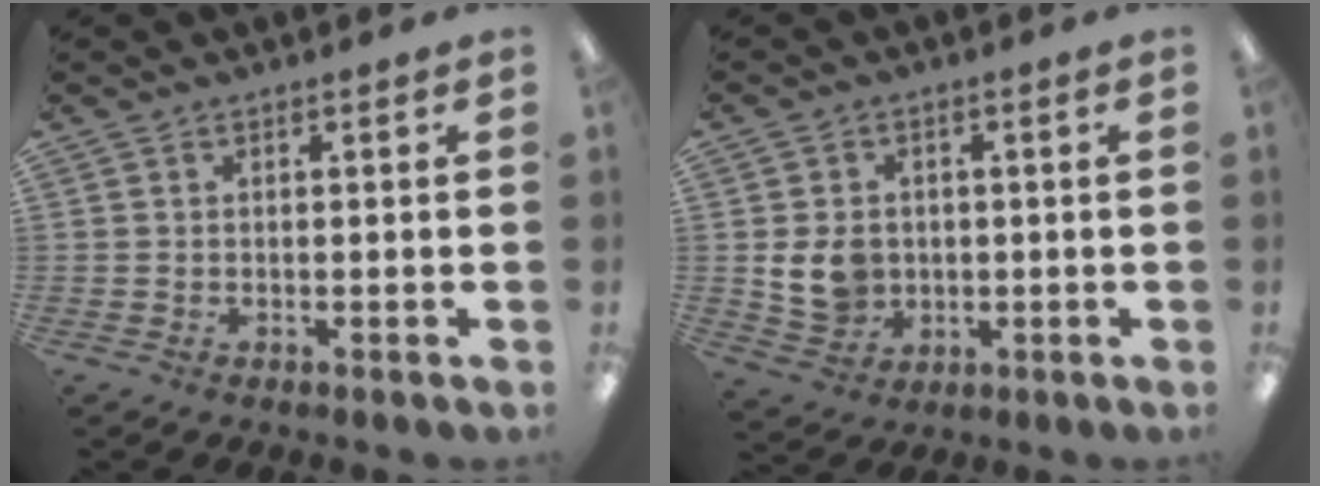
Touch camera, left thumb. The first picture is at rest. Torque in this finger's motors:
{"motor_torque": [0.06, 0.44, 0.16, -0.15, 0.03]}